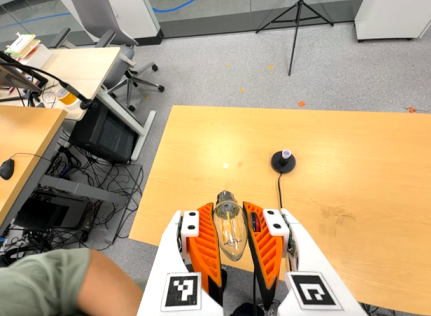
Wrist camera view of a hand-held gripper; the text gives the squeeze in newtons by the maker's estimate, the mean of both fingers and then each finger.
{"total": 20.0, "left": 21.8, "right": 18.1}